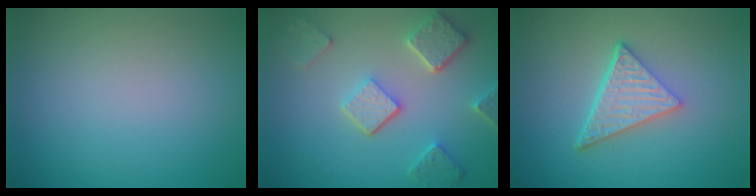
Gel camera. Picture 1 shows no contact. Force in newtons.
{"total": 5.0, "press": 3.9, "slide": 3.2}
{"total": 4.7, "press": 3.4, "slide": 3.3}